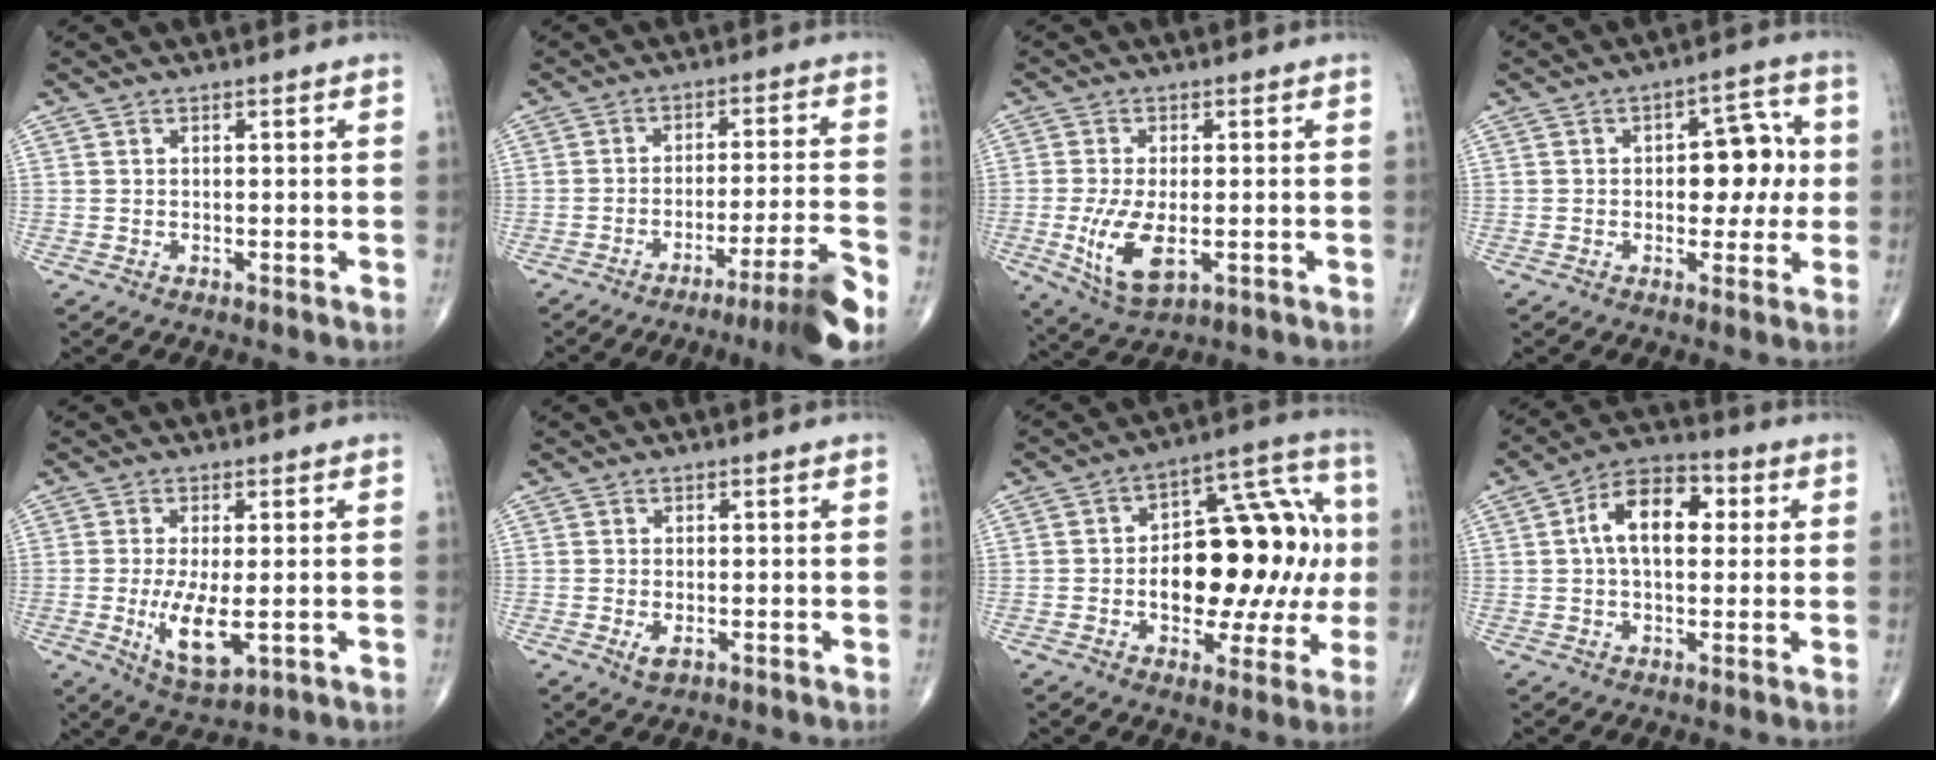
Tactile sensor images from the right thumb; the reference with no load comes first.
{"total": 10.6, "force": [-6.8, 0.4, 8.1], "torque": [-0.122, 0.038, -0.102]}
{"total": 9.1, "force": [-1.9, 4.2, 7.8], "torque": [-0.155, -0.018, -0.027]}
{"total": 9.5, "force": [0.3, 5.6, 7.7], "torque": [-0.060, 0.020, 0.004]}
{"total": 8.0, "force": [-1.3, 2.8, 7.4], "torque": [-0.139, -0.023, -0.014]}
{"total": 2.1, "force": [-0.8, 1.0, 1.7], "torque": [-0.032, -0.004, -0.013]}
{"total": 22.7, "force": [-0.6, 12.6, 19.0], "torque": [-0.227, 0.040, -0.002]}
{"total": 11.3, "force": [1.9, 6.6, 9.0], "torque": [-0.137, 0.024, 0.022]}